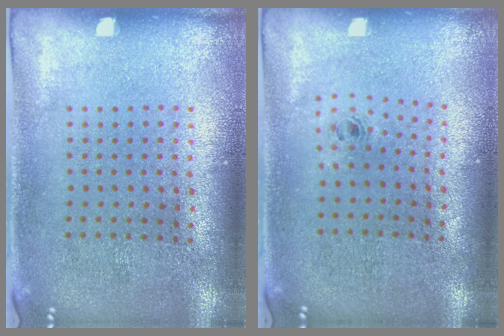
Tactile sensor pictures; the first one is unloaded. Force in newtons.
{"total": 0.7, "press": 0.3, "slide": 0.6}